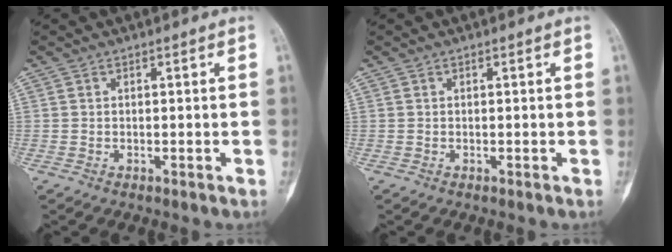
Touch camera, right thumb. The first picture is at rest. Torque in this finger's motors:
{"motor_torque": [0.00, 0.00, 0.01, 0.01, 0.01]}